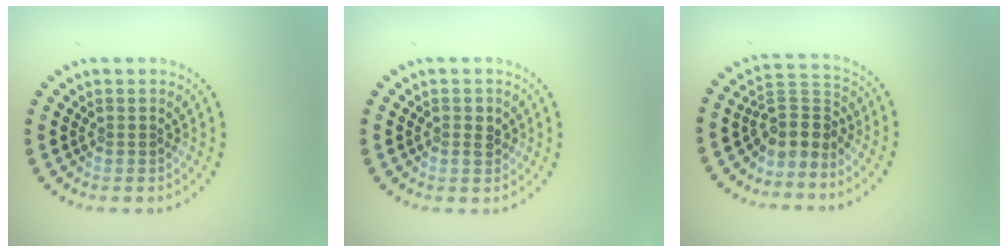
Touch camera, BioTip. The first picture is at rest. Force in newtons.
{"total": 1.5, "press": 1.5, "slide": 0.1}
{"total": 3.2, "press": 2.5, "slide": 2.1}